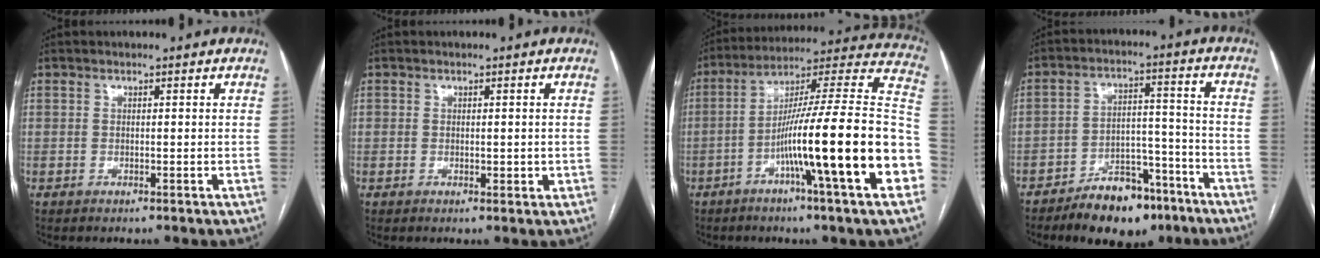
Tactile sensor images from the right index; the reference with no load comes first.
{"total": 1.7, "force": [-0.1, 1.2, 1.1], "torque": [-0.012, 0.003, 0.003]}
{"total": 24.6, "force": [-7.2, -0.2, 23.5], "torque": [-0.286, 0.004, -0.123]}
{"total": 11.6, "force": [-8.4, 5.2, 6.1], "torque": [-0.089, 0.022, -0.133]}